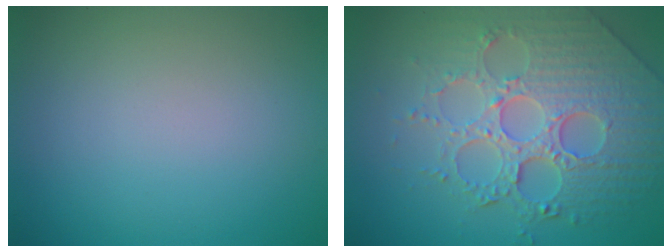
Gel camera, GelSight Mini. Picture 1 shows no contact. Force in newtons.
{"total": 8.1, "press": 6.0, "slide": 5.4}